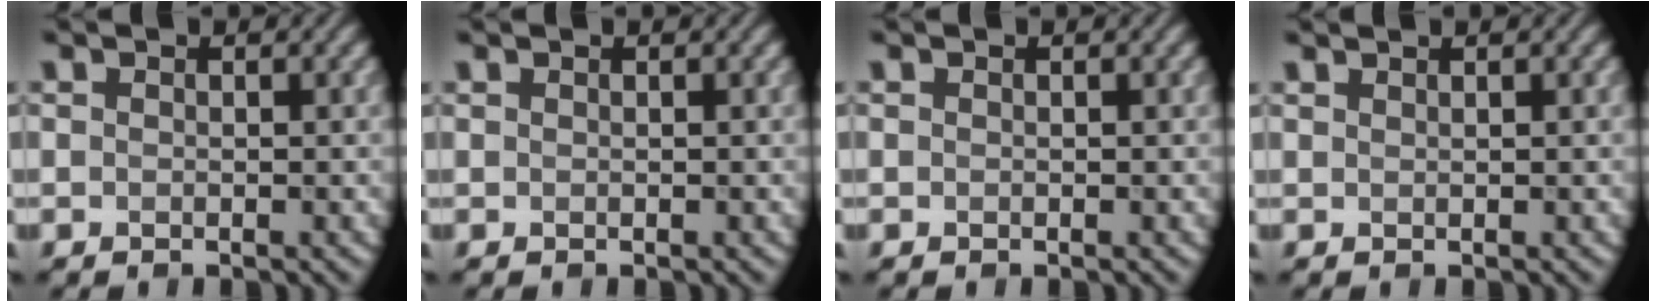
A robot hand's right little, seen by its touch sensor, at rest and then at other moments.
{"total": 0.0}
{"total": 0.0}
{"total": 0.7, "force": [0.6, 0.1, 0.2], "torque": [-0.003, 0.000, 0.009]}